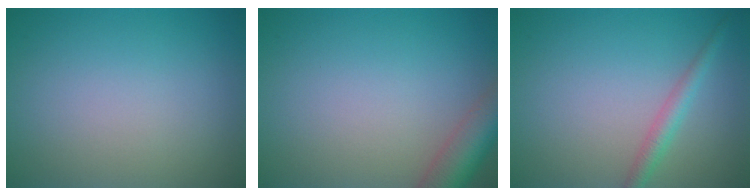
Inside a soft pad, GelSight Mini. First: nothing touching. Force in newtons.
{"total": 4.9, "press": 4.8, "slide": 0.4}
{"total": 1.9, "press": 1.9, "slide": 0.0}